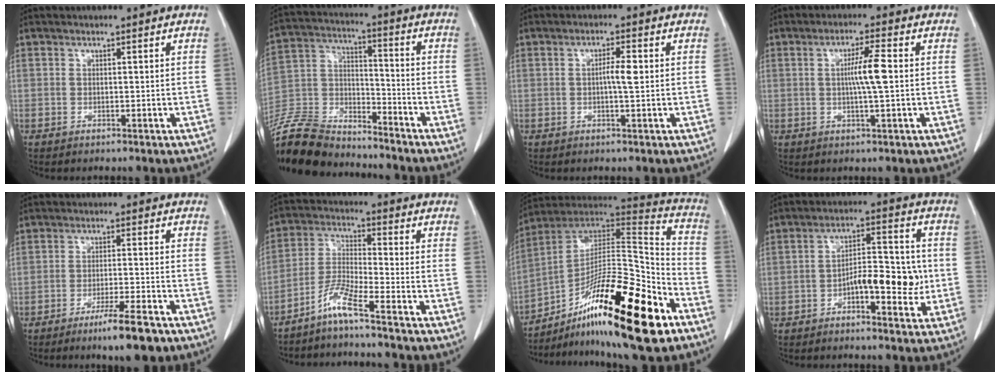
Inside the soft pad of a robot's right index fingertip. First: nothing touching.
{"total": 17.5, "force": [-16.2, 4.6, 4.7], "torque": [-0.107, 0.009, -0.291]}
{"total": 2.8, "force": [0.1, 0.2, 2.7], "torque": [-0.051, 0.001, 0.000]}
{"total": 5.0, "force": [0.2, -0.2, 5.0], "torque": [-0.089, -0.001, 0.003]}
{"total": 7.5, "force": [-5.1, 0.4, 5.4], "torque": [-0.086, -0.013, -0.081]}
{"total": 6.0, "force": [-4.8, -0.6, 3.6], "torque": [-0.083, -0.014, -0.102]}
{"total": 25.9, "force": [-13.5, 4.6, 21.7], "torque": [-0.325, 0.001, -0.222]}
{"total": 9.6, "force": [-2.2, 3.3, 8.8], "torque": [-0.138, 0.021, -0.032]}